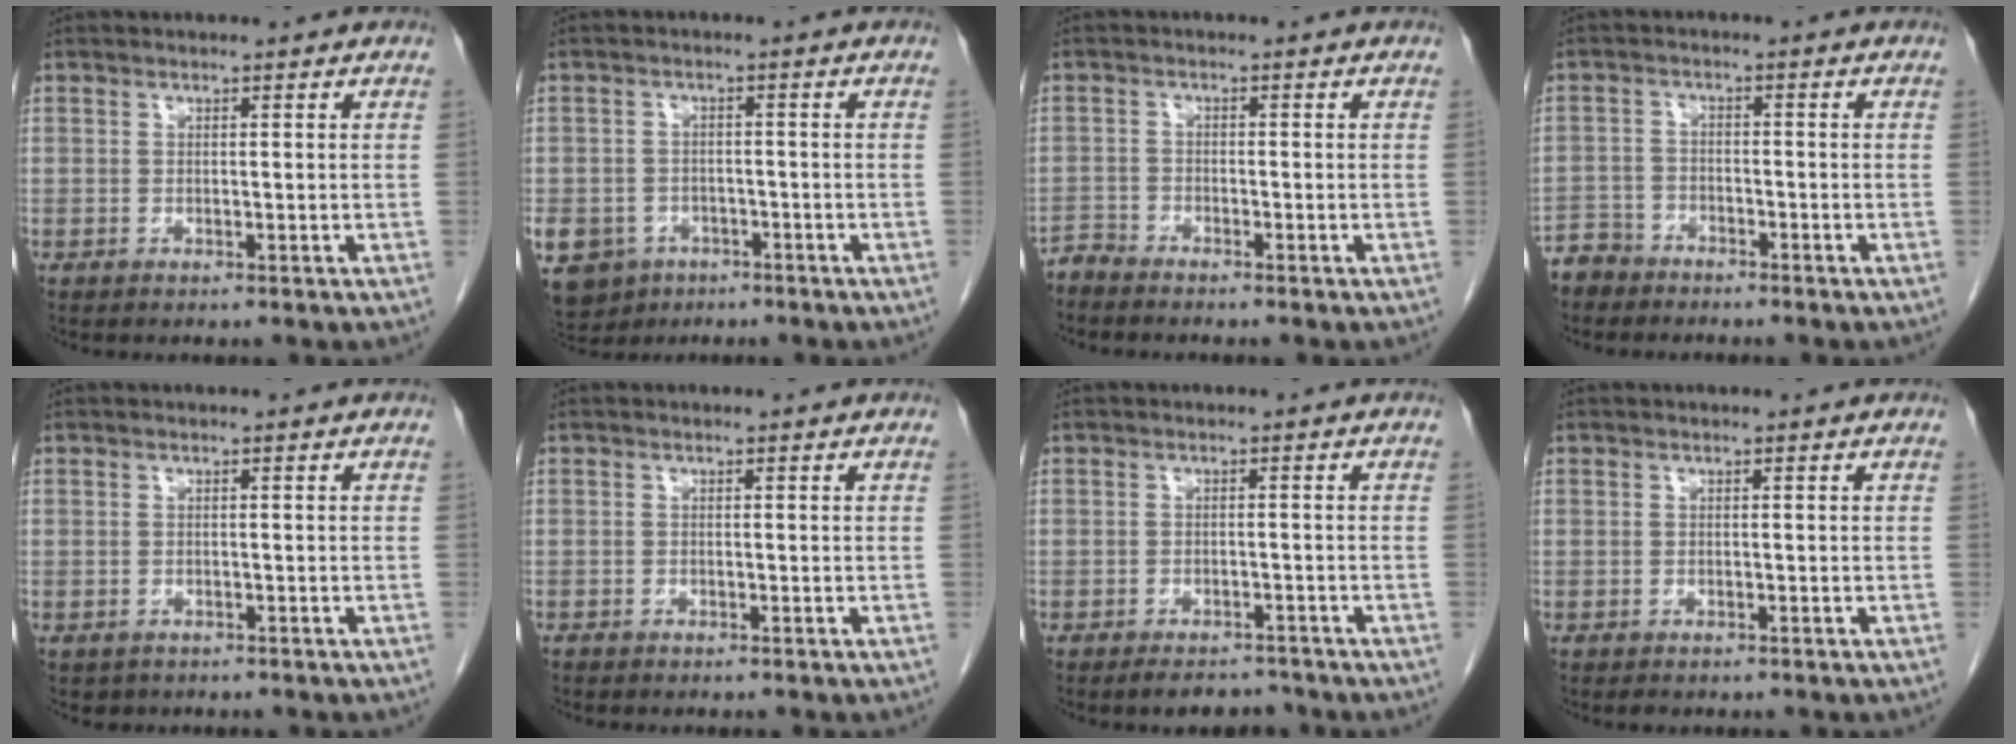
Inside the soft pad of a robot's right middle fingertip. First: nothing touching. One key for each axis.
{"total": 9.9, "fx": -5.5, "fy": 7.6, "fz": 3.0, "tx": -0.077, "ty": -0.001, "tz": -0.078}
{"total": 2.0, "fx": -2.0, "fy": -0.2, "fz": -0.3, "tx": 0.014, "ty": -0.008, "tz": -0.039}
{"total": 4.2, "fx": -3.8, "fy": 1.9, "fz": -0.4, "tx": 0.009, "ty": -0.003, "tz": -0.075}
{"total": 1.1, "fx": -0.7, "fy": 0.9, "fz": 0.1, "tx": -0.008, "ty": 0.002, "tz": -0.004}
{"total": 0.0}
{"total": 3.5, "fx": -3.1, "fy": 1.2, "fz": 0.9, "tx": -0.010, "ty": -0.003, "tz": -0.043}
{"total": 0.6, "fx": -0.4, "fy": 0.3, "fz": 0.3, "tx": -0.006, "ty": -0.001, "tz": -0.006}